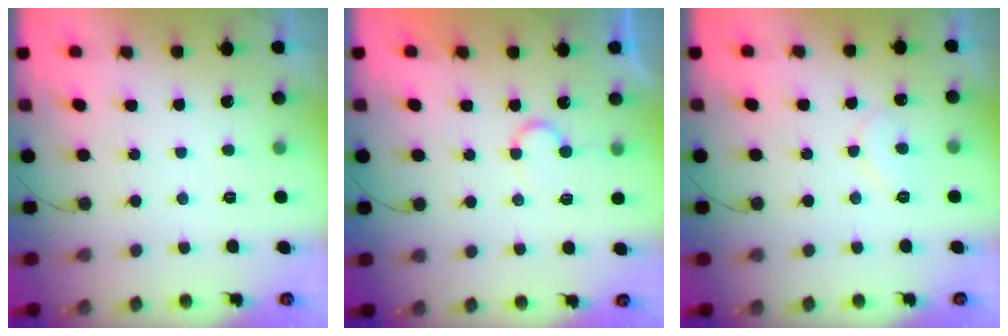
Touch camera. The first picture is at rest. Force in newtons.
{"total": 6.4, "press": 6.4, "slide": 0.4}
{"total": 7.4, "press": 7.4, "slide": 0.6}